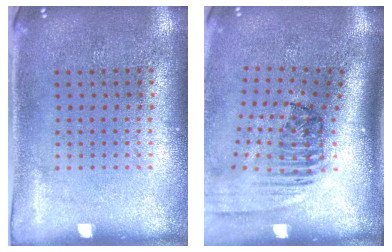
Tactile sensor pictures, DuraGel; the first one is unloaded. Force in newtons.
{"total": 2.4, "press": 1.7, "slide": 1.7}